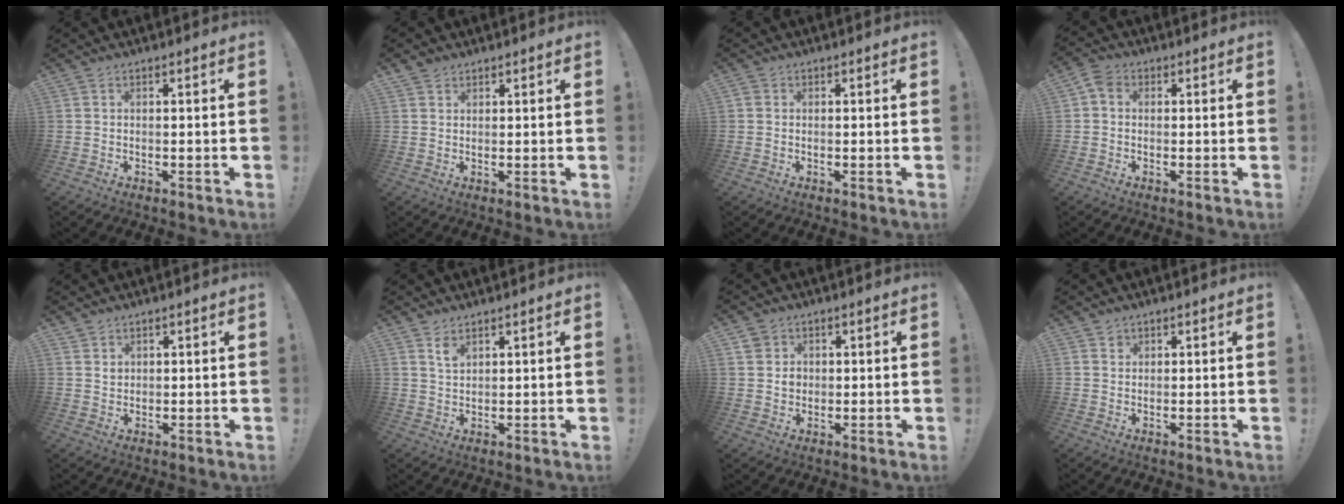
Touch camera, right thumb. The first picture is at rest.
{"total": 2.1, "force": [1.7, 1.1, 0.3], "torque": [0.000, -0.009, 0.033]}
{"total": 0.9, "force": [0.3, 0.8, 0.2], "torque": [-0.005, 0.003, 0.005]}
{"total": 3.3, "force": [0.2, 2.6, 2.0], "torque": [-0.035, 0.007, 0.006]}
{"total": 2.1, "force": [1.4, 1.4, 0.5], "torque": [0.004, -0.013, 0.025]}
{"total": 3.6, "force": [2.6, 1.6, 1.8], "torque": [-0.019, -0.021, 0.045]}
{"total": 3.8, "force": [1.1, 3.5, 1.0], "torque": [-0.012, -0.004, 0.019]}
{"total": 1.4, "force": [1.1, 0.8, 0.1], "torque": [0.003, -0.007, 0.019]}